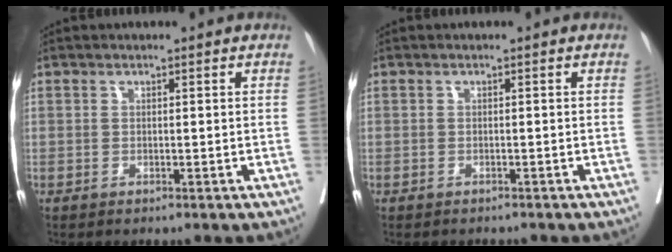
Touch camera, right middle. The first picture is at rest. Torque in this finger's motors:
{"motor_torque": [0.07, -0.07, 0.00, 0.00]}